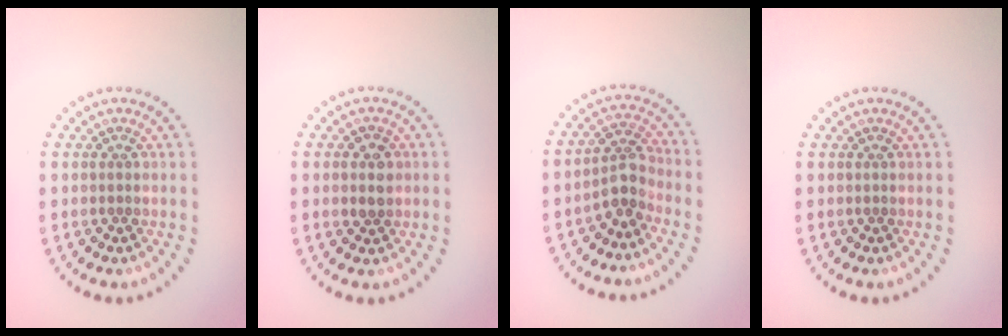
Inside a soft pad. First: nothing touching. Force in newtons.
{"total": 1.9, "press": 1.9, "slide": 0.3}
{"total": 2.6, "press": 2.1, "slide": 1.5}
{"total": 0.0}